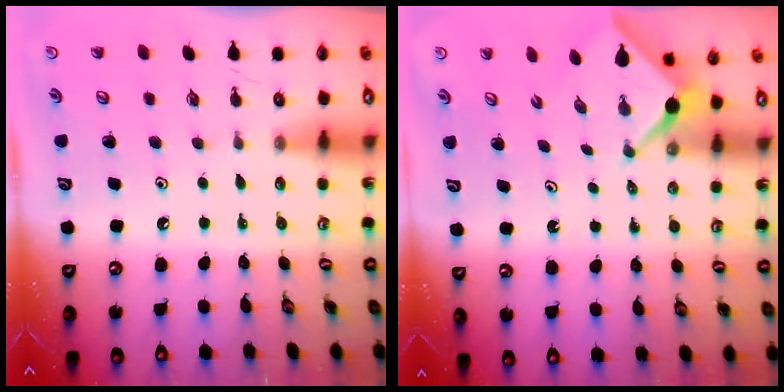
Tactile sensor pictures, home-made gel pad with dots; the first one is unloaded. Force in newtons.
{"total": 2.5, "press": 2.4, "slide": 0.3}